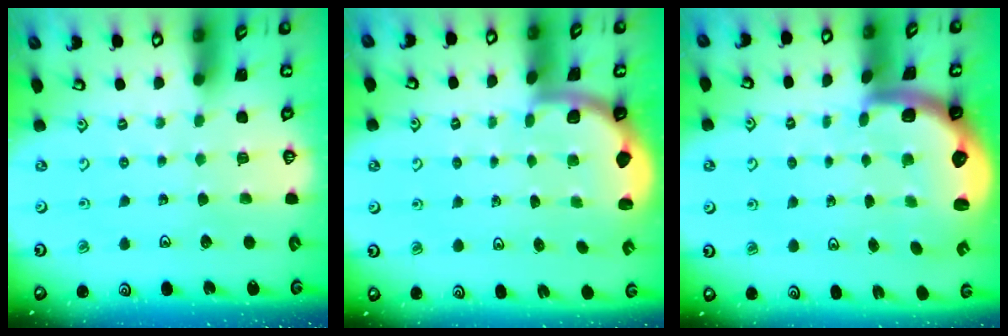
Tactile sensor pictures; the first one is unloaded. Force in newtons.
{"total": 1.7, "press": 1.7, "slide": 0.3}
{"total": 2.8, "press": 2.5, "slide": 1.4}